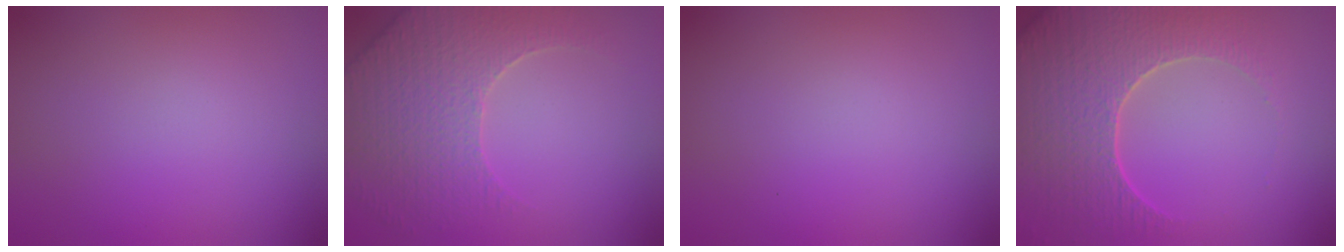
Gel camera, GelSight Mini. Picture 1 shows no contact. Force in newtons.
{"total": 5.1, "press": 4.6, "slide": 2.1}
{"total": 0.0}
{"total": 7.3, "press": 5.8, "slide": 4.3}